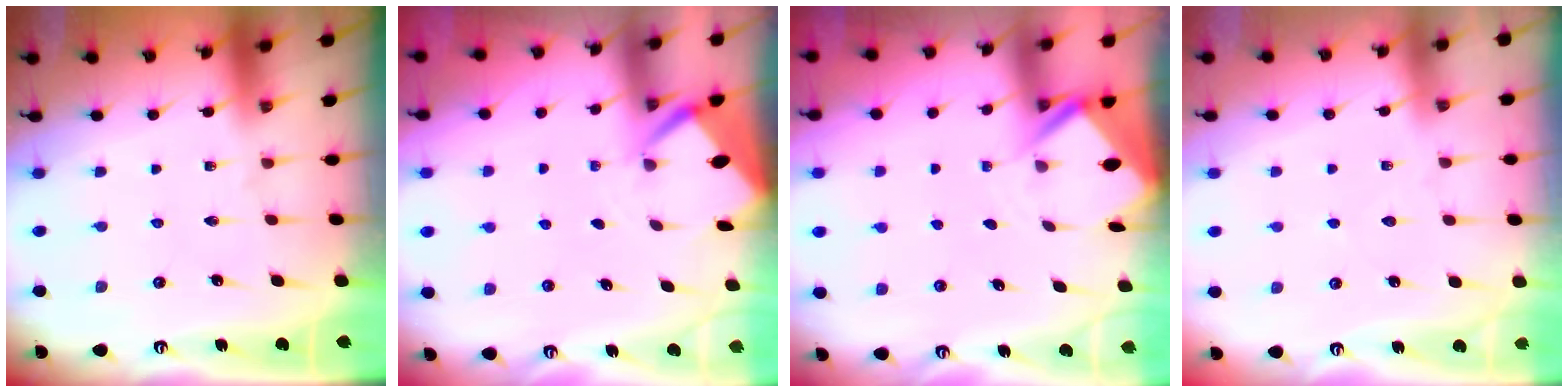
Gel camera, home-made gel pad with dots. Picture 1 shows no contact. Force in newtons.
{"total": 2.5, "press": 2.5, "slide": 0.3}
{"total": 3.0, "press": 3.0, "slide": 0.3}
{"total": 2.3, "press": 2.3, "slide": 0.3}